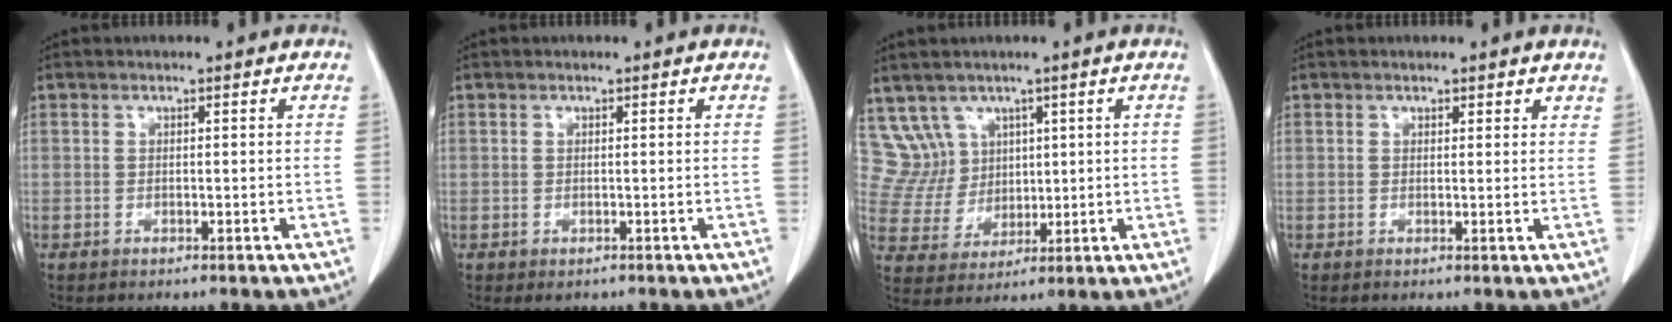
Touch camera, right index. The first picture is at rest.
{"total": 0.8, "force": [-0.2, 0.7, 0.3], "torque": [-0.004, 0.003, 0.001]}
{"total": 7.4, "force": [4.3, 6.0, -0.2], "torque": [0.002, 0.025, 0.098]}
{"total": 1.7, "force": [1.5, 0.7, 0.5], "torque": [0.001, 0.000, 0.013]}